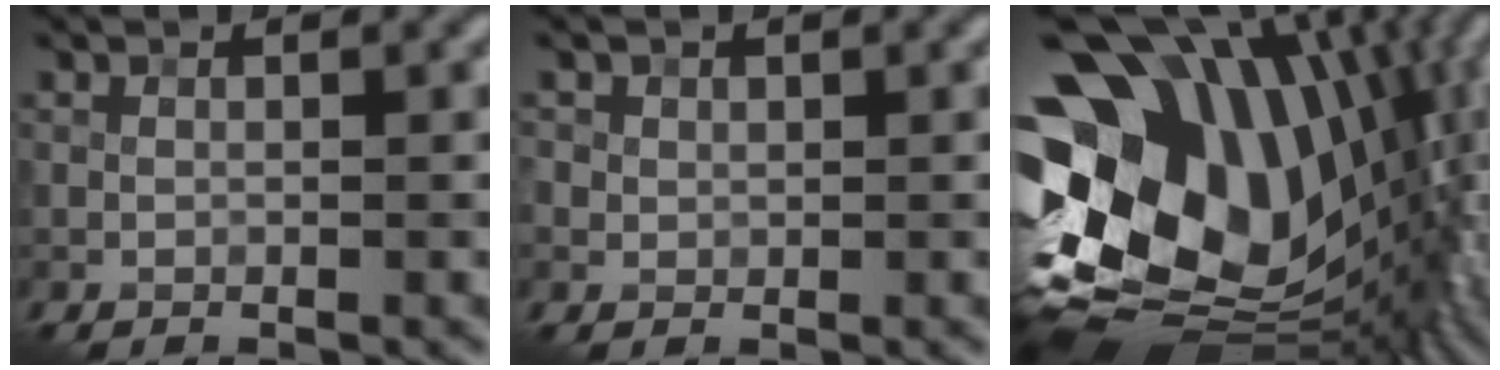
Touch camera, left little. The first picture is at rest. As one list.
[{"total": 1.1, "force": [0.4, 1.1, 0.2], "torque": [0.003, -0.003, 0.007]}, {"total": 18.5, "force": [2.4, 13.7, 12.2], "torque": [-0.217, -0.036, 0.084]}]